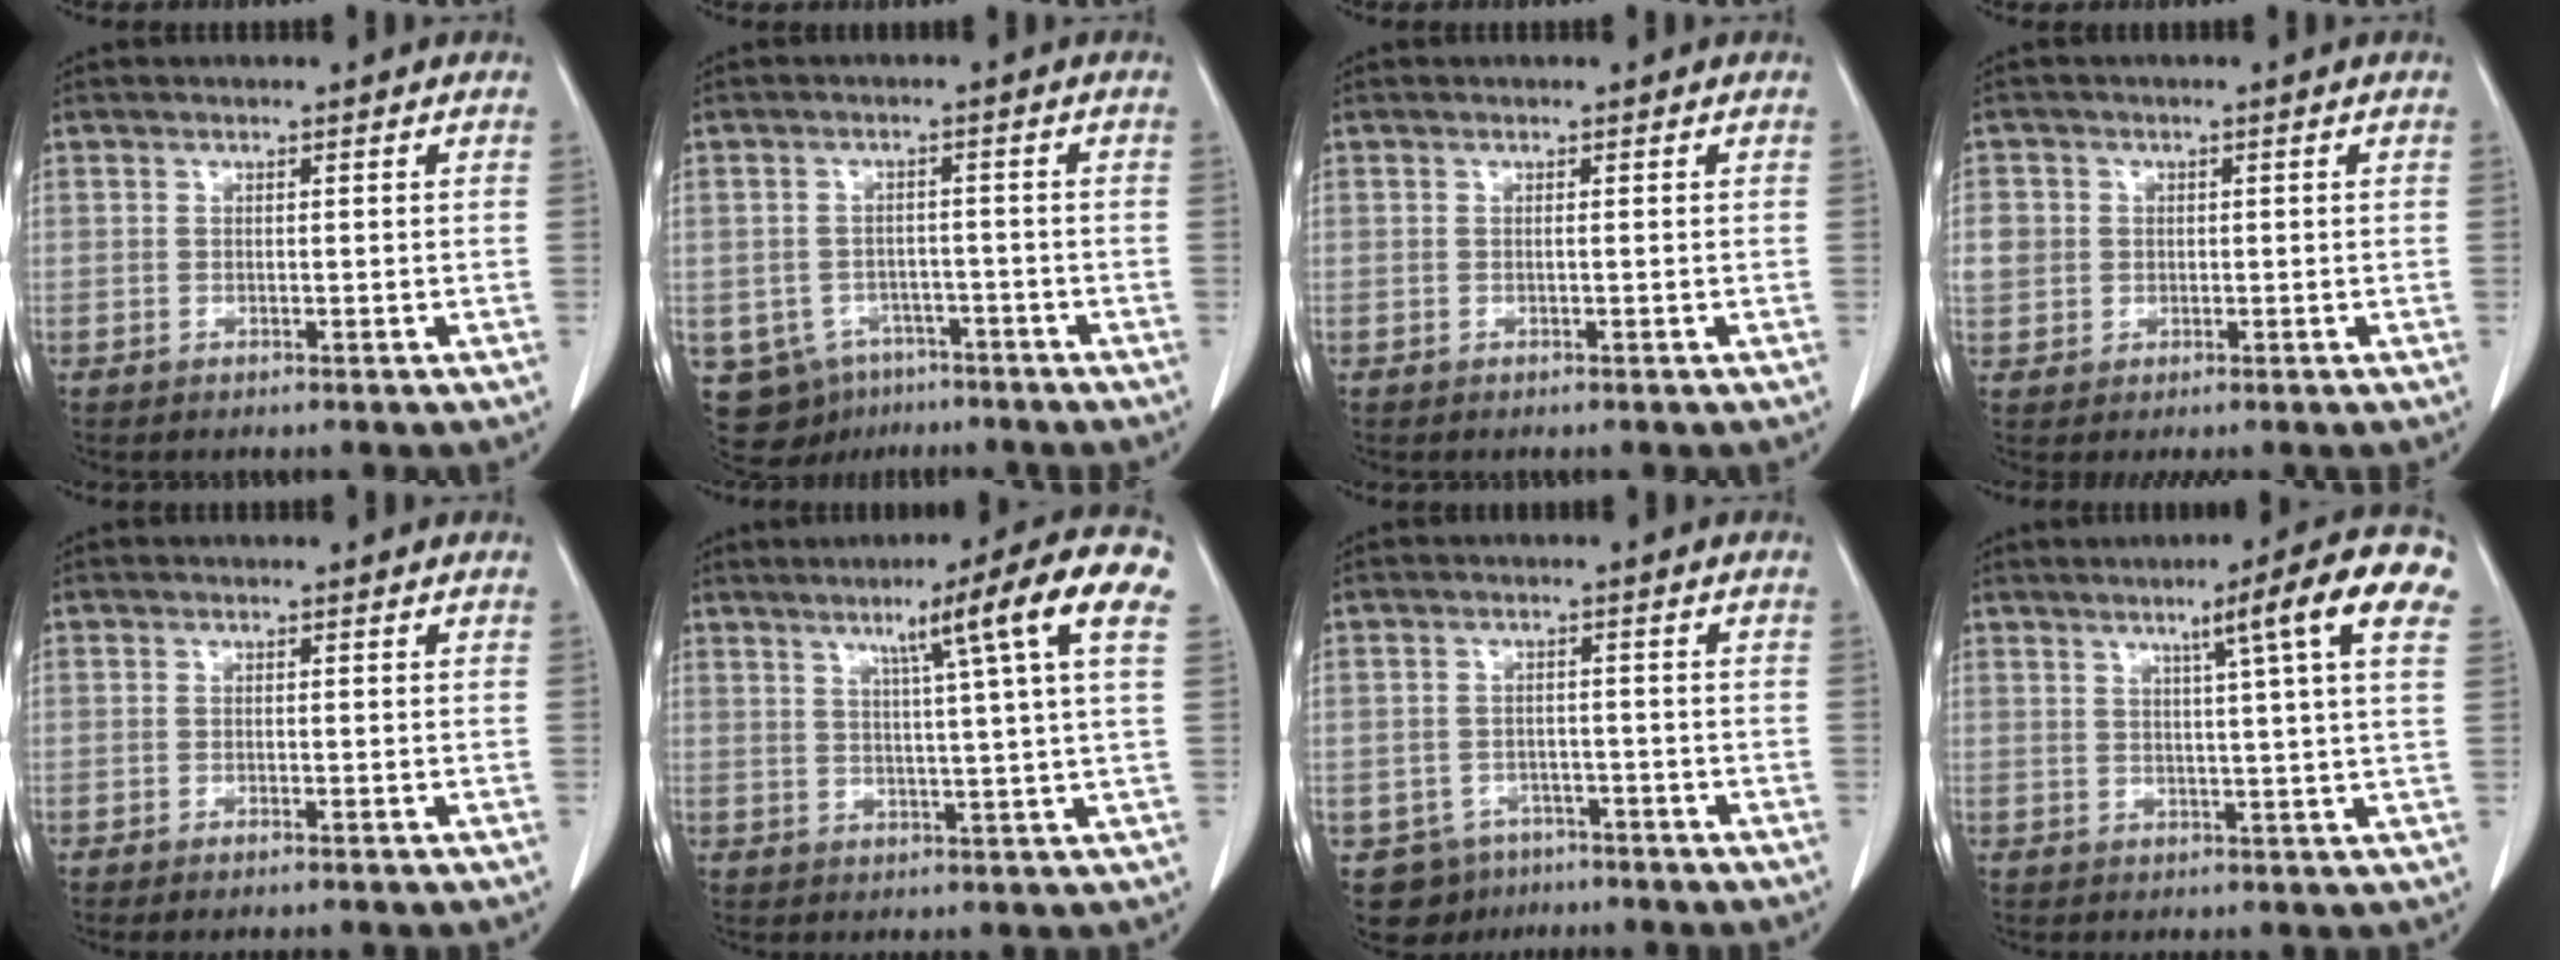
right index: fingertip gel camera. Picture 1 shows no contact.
{"total": 8.0, "force": [-4.3, 6.4, 2.0], "torque": [-0.040, 0.009, -0.054]}
{"total": 0.0}
{"total": 5.4, "force": [0.9, 5.1, 1.4], "torque": [-0.040, 0.012, 0.023]}
{"total": 0.5, "force": [-0.3, 0.1, 0.4], "torque": [-0.006, -0.001, -0.005]}
{"total": 12.6, "force": [5.6, -1.4, 11.2], "torque": [-0.158, 0.011, 0.072]}
{"total": 6.0, "force": [-3.5, 4.8, 0.7], "torque": [-0.007, 0.009, -0.045]}
{"total": 11.5, "force": [5.4, -0.6, 10.1], "torque": [-0.139, 0.007, 0.061]}